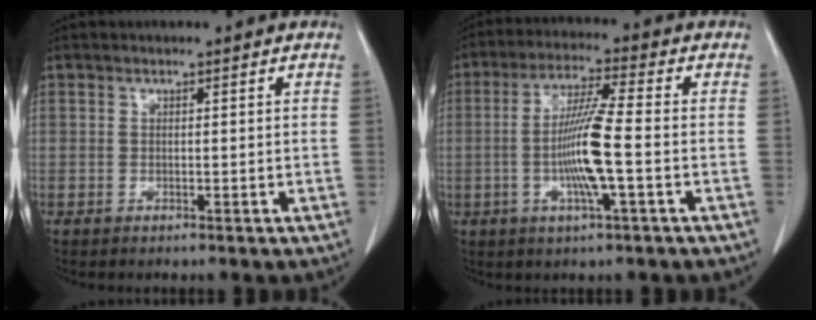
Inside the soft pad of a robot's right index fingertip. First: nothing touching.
{"total": 9.8, "force": [-1.7, -0.1, 9.7], "torque": [-0.189, -0.005, -0.036]}